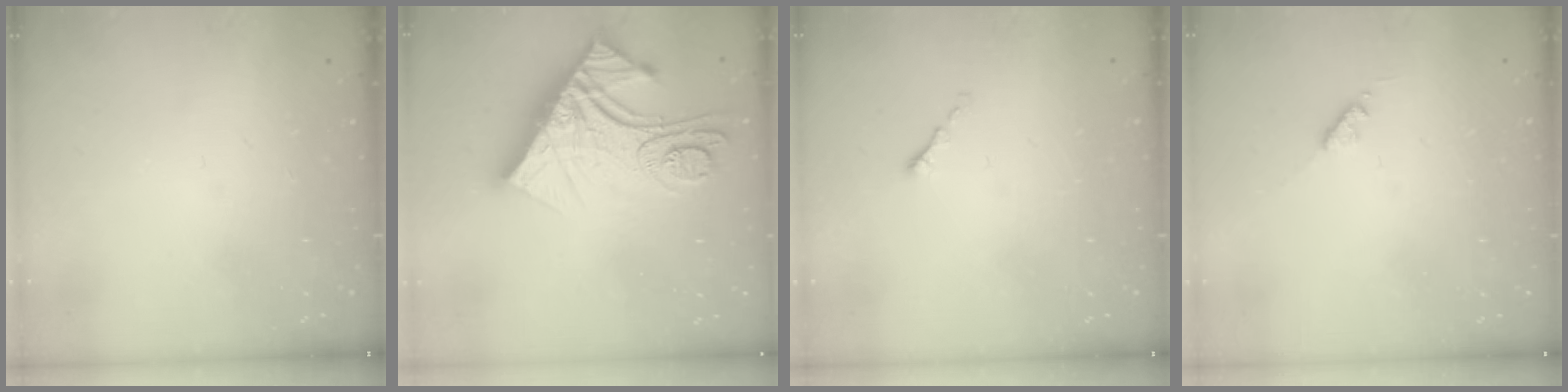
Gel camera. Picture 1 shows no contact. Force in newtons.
{"total": 21.9, "press": 21.8, "slide": 1.9}
{"total": 0.6, "press": 0.5, "slide": 0.2}
{"total": 2.8, "press": 2.8, "slide": 0.4}